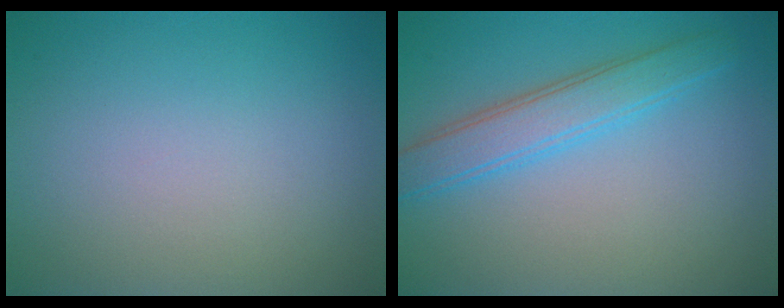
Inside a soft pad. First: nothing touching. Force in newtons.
{"total": 3.7, "press": 3.7, "slide": 0.0}